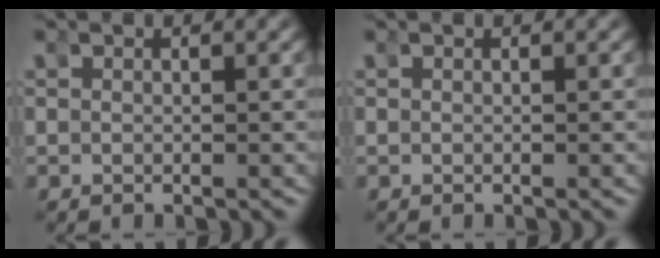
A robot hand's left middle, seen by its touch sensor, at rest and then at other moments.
{"total": 0.0}